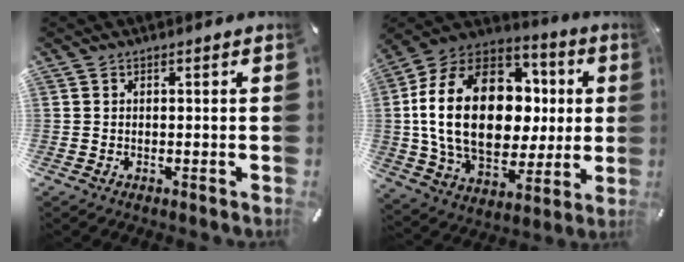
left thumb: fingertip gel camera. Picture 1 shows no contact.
{"total": 26.2, "force": [2.0, 17.9, 19.0], "torque": [-0.383, 0.001, 0.043]}